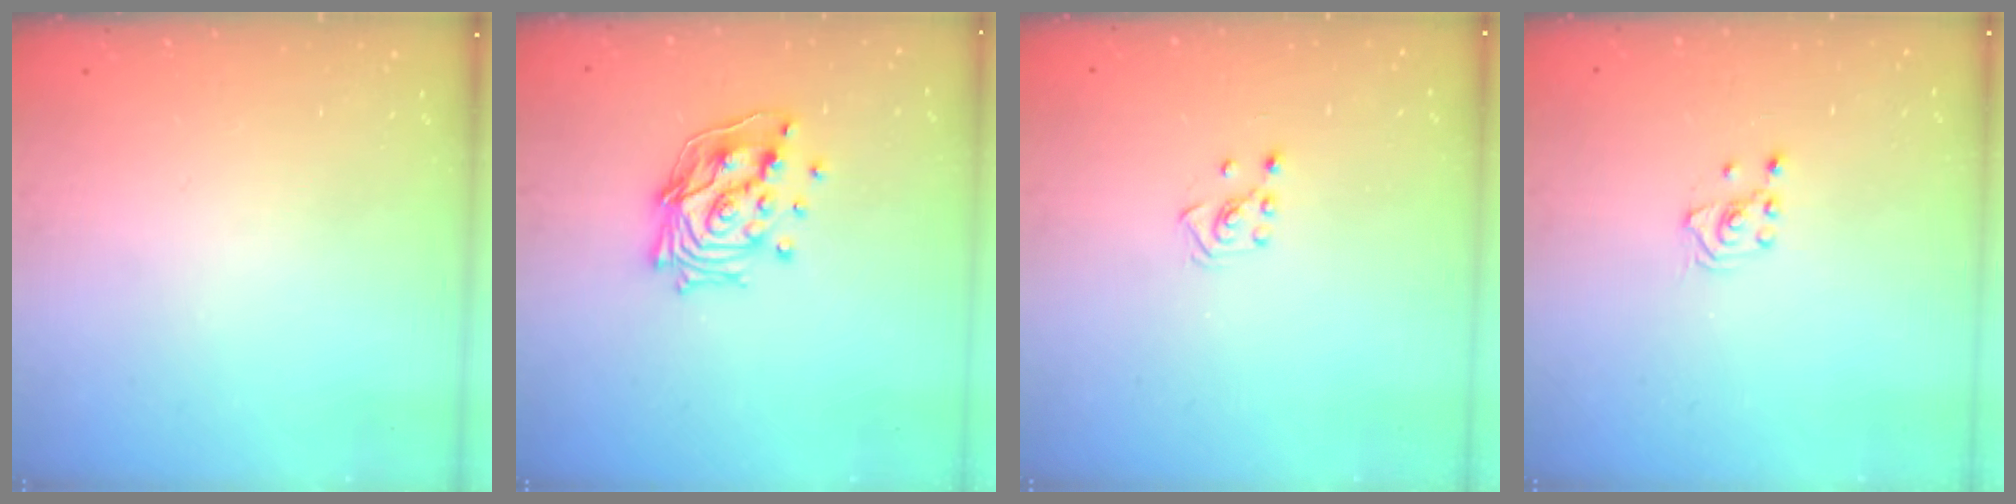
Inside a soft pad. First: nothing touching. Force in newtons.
{"total": 14.9, "press": 14.8, "slide": 1.4}
{"total": 2.6, "press": 2.5, "slide": 0.6}
{"total": 2.1, "press": 2.1, "slide": 0.1}